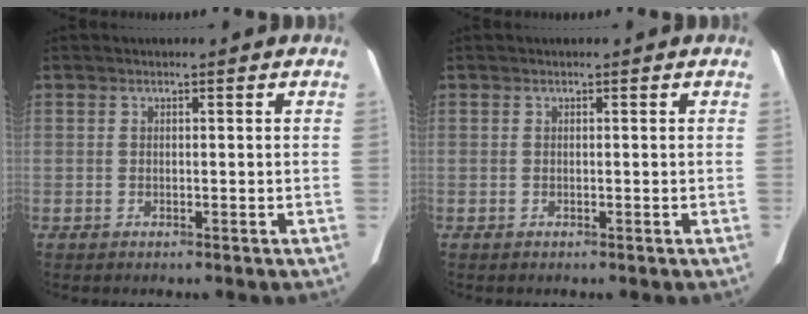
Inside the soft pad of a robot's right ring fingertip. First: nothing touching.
{"total": 0.0}